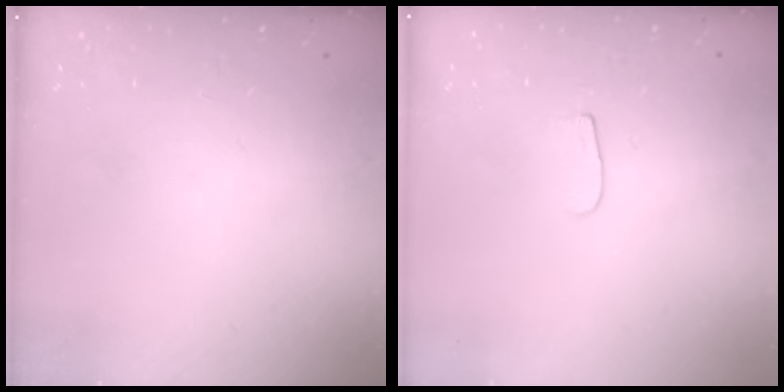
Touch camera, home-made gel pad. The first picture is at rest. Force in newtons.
{"total": 3.8, "press": 3.8, "slide": 0.5}